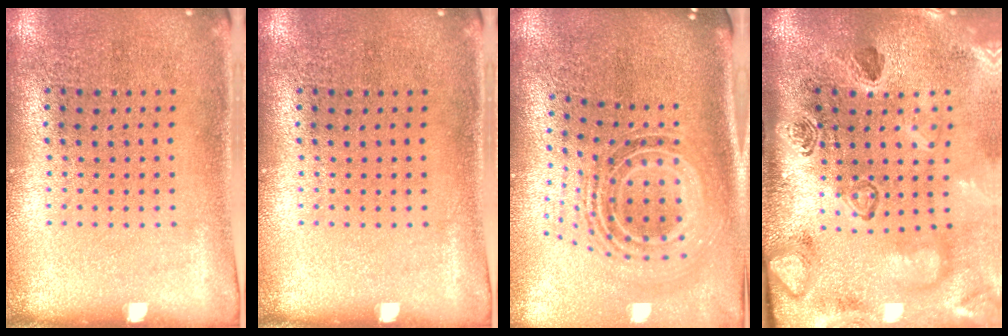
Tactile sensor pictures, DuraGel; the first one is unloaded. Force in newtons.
{"total": 0.0}
{"total": 1.7, "press": 1.3, "slide": 1.1}
{"total": 4.8, "press": 3.4, "slide": 3.4}